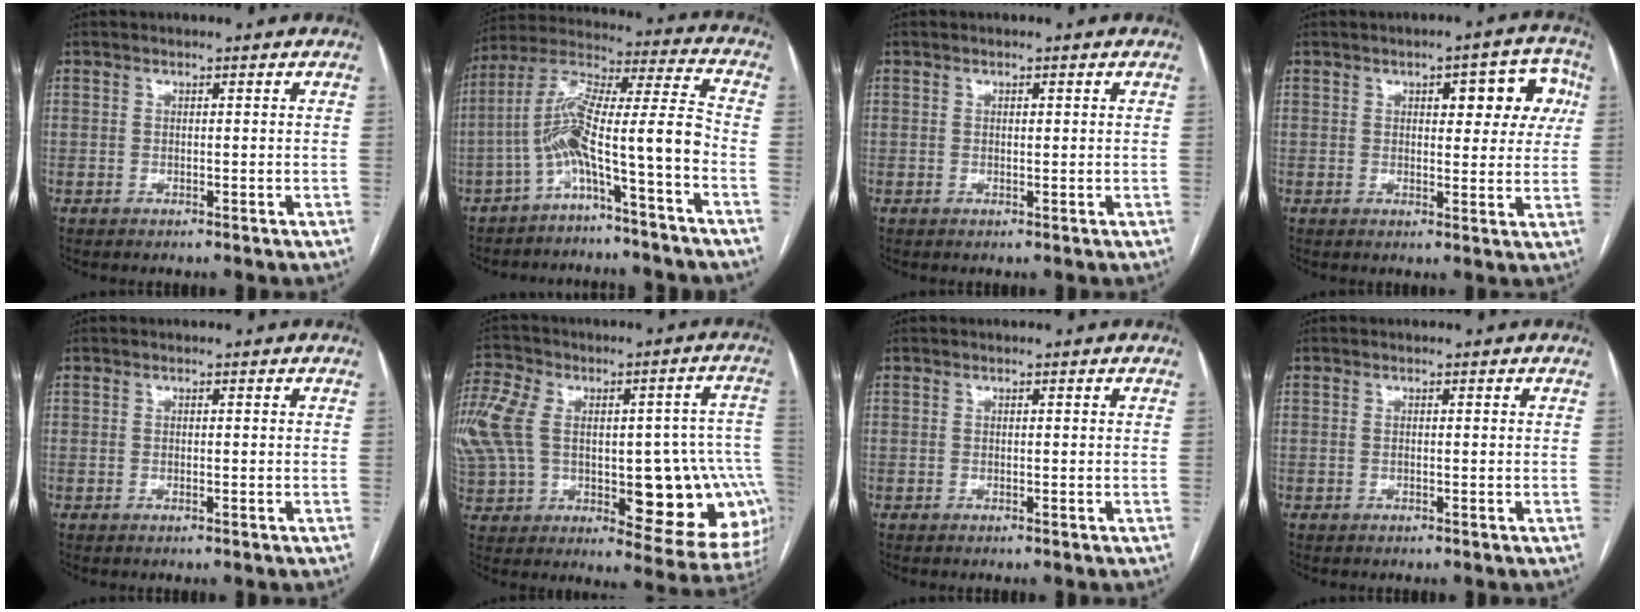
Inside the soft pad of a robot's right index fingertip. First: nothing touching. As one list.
[{"total": 11.5, "force": [-4.9, -0.1, 10.4], "torque": [-0.196, 0.047, -0.089]}, {"total": 0.6, "force": [0.2, 0.2, 0.6], "torque": [-0.011, 0.000, 0.002]}, {"total": 8.8, "force": [2.8, 3.6, 7.6], "torque": [-0.076, 0.024, 0.031]}, {"total": 0.0}, {"total": 31.0, "force": [-1.4, 15.8, 26.6], "torque": [-0.439, 0.067, 0.015]}, {"total": 0.0}, {"total": 0.0}]